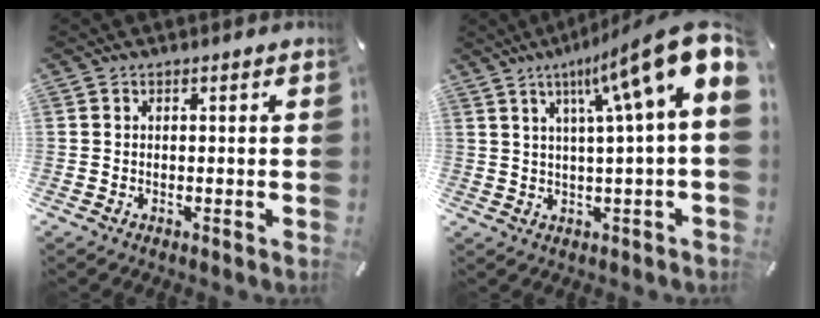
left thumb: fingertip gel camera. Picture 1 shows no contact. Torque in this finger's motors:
{"motor_torque": [1.39, 2.17, 2.01, -0.75, 0.23]}